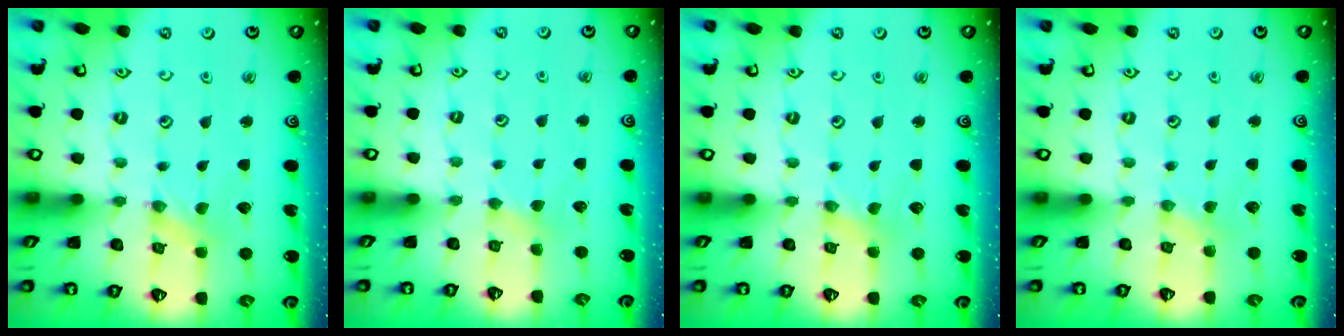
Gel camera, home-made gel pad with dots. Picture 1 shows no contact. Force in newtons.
{"total": 2.9, "press": 2.8, "slide": 0.4}
{"total": 1.5, "press": 1.5, "slide": 0.4}
{"total": 2.2, "press": 2.1, "slide": 0.4}